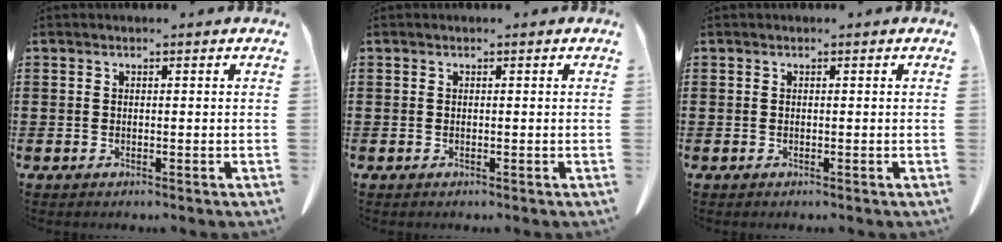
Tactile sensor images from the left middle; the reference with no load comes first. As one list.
[{"total": 0.0}, {"total": 0.0}]